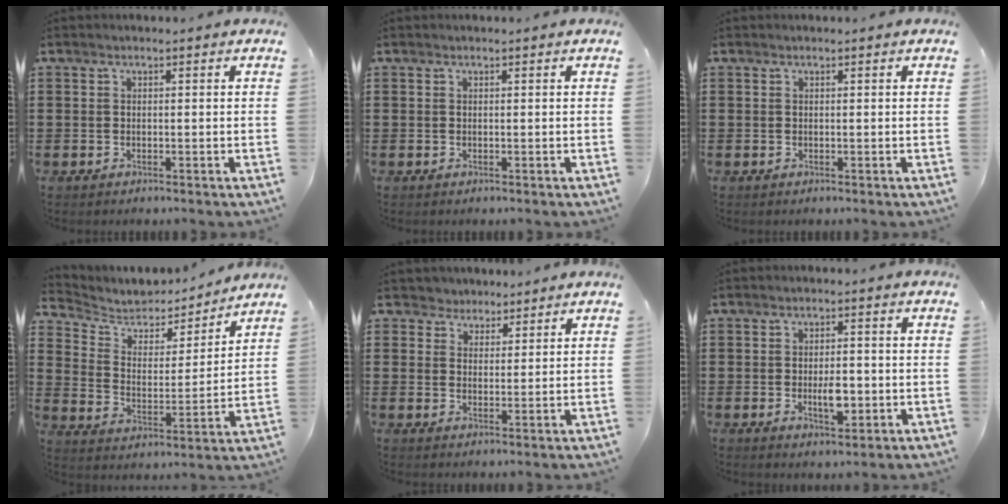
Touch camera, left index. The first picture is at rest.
{"total": 0.0}
{"total": 0.0}
{"total": 5.2, "force": [4.6, 2.3, 1.0], "torque": [-0.051, -0.033, 0.075]}
{"total": 3.3, "force": [2.6, 2.1, -0.1], "torque": [-0.014, 0.010, 0.048]}
{"total": 4.3, "force": [-0.9, 2.0, 3.7], "torque": [-0.058, 0.002, -0.017]}